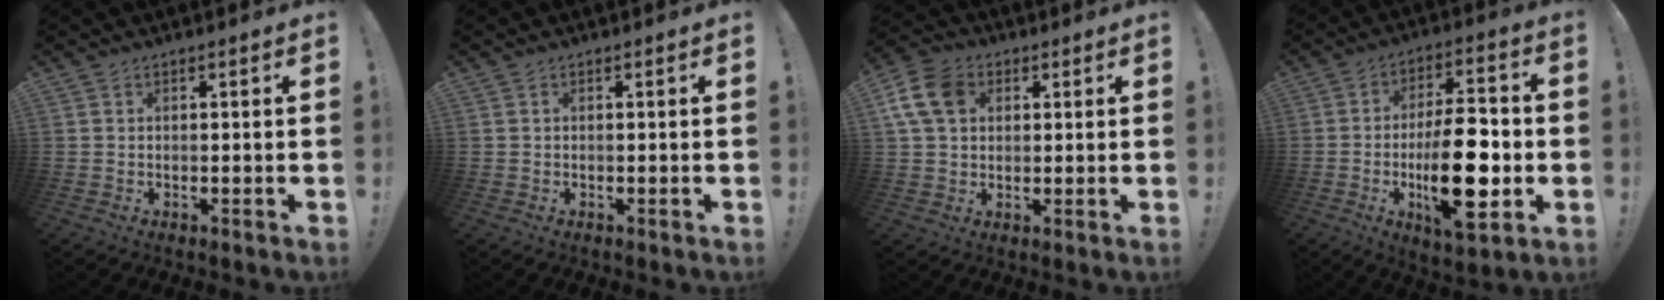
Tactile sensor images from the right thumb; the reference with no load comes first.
{"total": 0.0}
{"total": 11.6, "force": [3.9, 8.6, 6.7], "torque": [-0.124, -0.003, 0.079]}
{"total": 19.8, "force": [-3.9, 7.6, 17.9], "torque": [-0.308, 0.007, -0.059]}